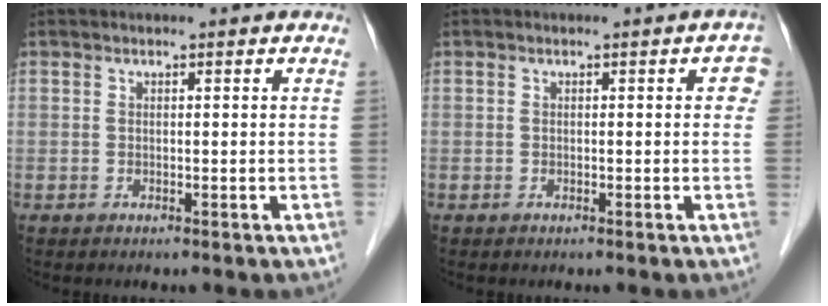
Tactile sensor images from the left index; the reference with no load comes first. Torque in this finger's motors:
{"motor_torque": [0.66, -0.13, 0.20, 0.03]}